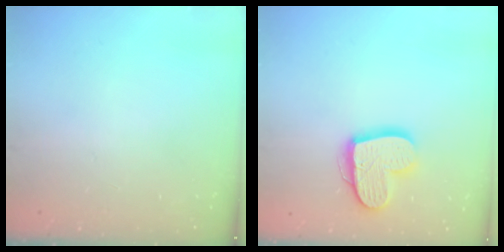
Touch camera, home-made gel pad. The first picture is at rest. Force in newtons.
{"total": 15.0, "press": 14.9, "slide": 1.1}